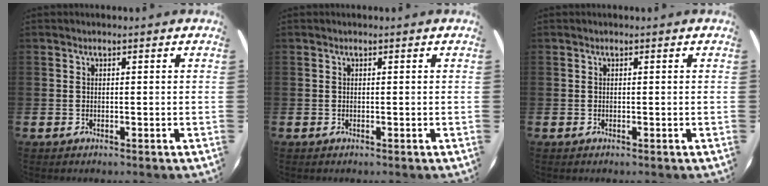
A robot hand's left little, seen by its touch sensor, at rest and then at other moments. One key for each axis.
{"total": 0.0}
{"total": 0.0}